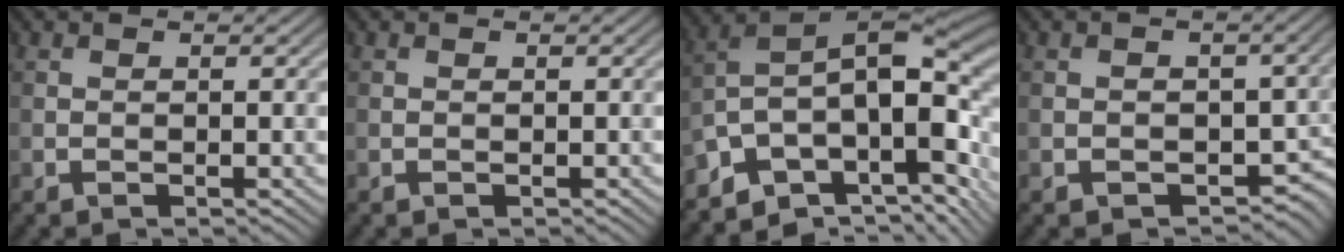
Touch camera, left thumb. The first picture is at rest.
{"total": 0.0}
{"total": 14.2, "force": [-3.3, 8.1, 11.1], "torque": [-0.216, -0.015, -0.046]}
{"total": 4.7, "force": [-1.0, 3.5, 3.0], "torque": [-0.040, -0.016, -0.015]}